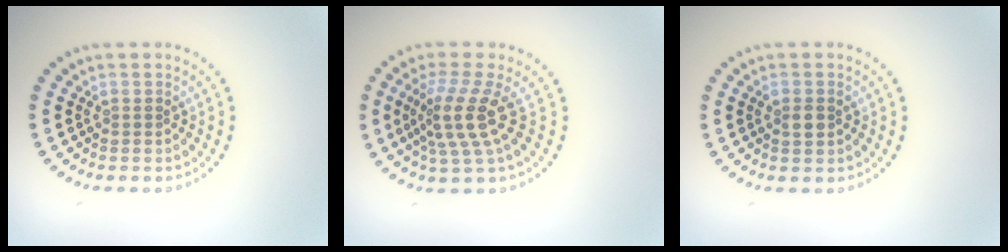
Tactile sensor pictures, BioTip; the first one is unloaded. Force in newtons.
{"total": 3.9, "press": 2.9, "slide": 2.6}
{"total": 1.3, "press": 1.3, "slide": 0.2}